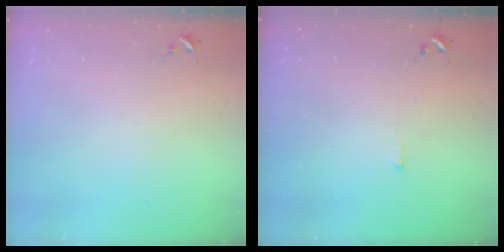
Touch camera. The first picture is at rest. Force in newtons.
{"total": 2.4, "press": 2.4, "slide": 0.5}